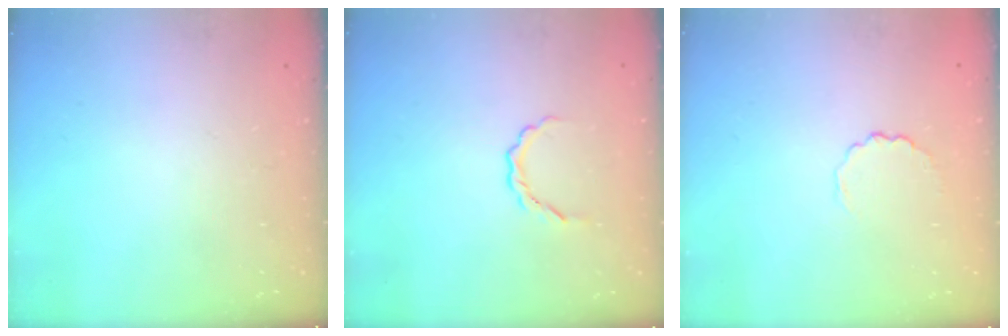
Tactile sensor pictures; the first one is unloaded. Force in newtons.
{"total": 2.8, "press": 2.7, "slide": 0.8}
{"total": 3.1, "press": 2.9, "slide": 1.1}